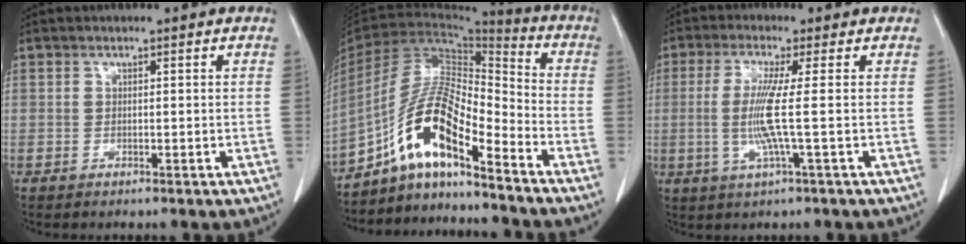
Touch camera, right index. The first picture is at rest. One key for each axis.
{"total": 12.9, "fx": -8.4, "fy": 2.3, "fz": 9.5, "tx": -0.184, "ty": 0.021, "tz": -0.155}
{"total": 6.6, "fx": -0.4, "fy": -1.0, "fz": 6.5, "tx": -0.144, "ty": -0.009, "tz": -0.011}